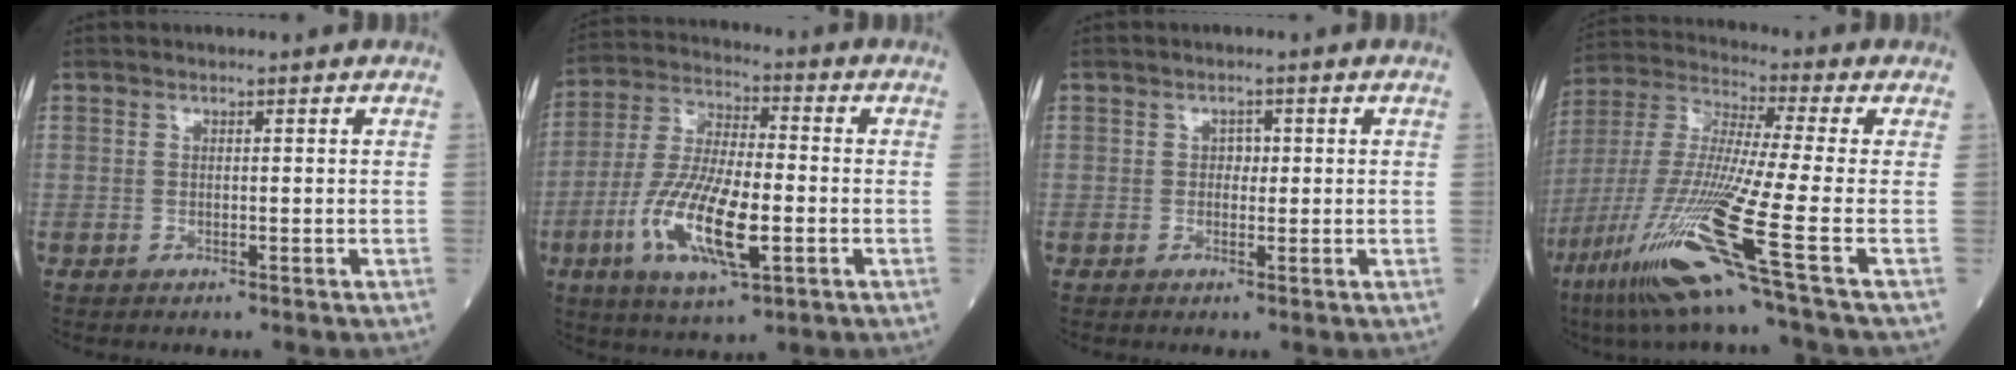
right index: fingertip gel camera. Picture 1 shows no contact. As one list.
[{"total": 14.3, "force": [-4.2, 3.8, 13.2], "torque": [-0.273, -0.012, -0.074]}, {"total": 1.3, "force": [0.2, 1.0, 0.9], "torque": [-0.009, 0.003, 0.004]}, {"total": 19.2, "force": [-9.8, -1.6, 16.5], "torque": [-0.370, -0.052, -0.191]}]